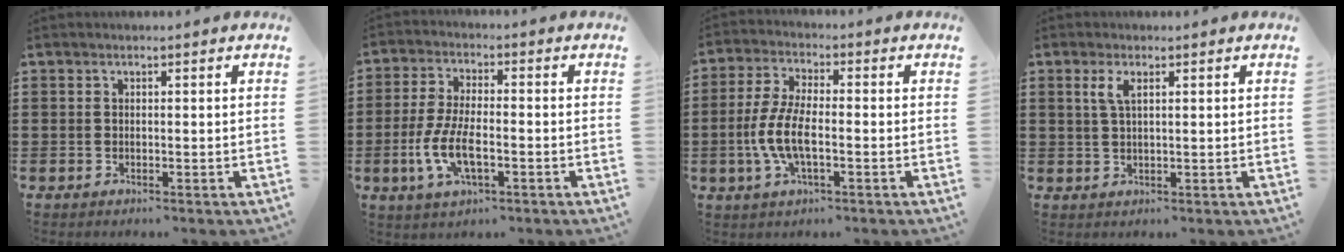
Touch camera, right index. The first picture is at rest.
{"total": 7.5, "force": [-2.2, 2.8, 6.6], "torque": [-0.151, -0.012, -0.046]}
{"total": 6.3, "force": [-1.6, 2.3, 5.7], "torque": [-0.133, -0.007, -0.036]}
{"total": 2.8, "force": [1.2, 0.9, 2.4], "torque": [-0.052, 0.007, 0.018]}